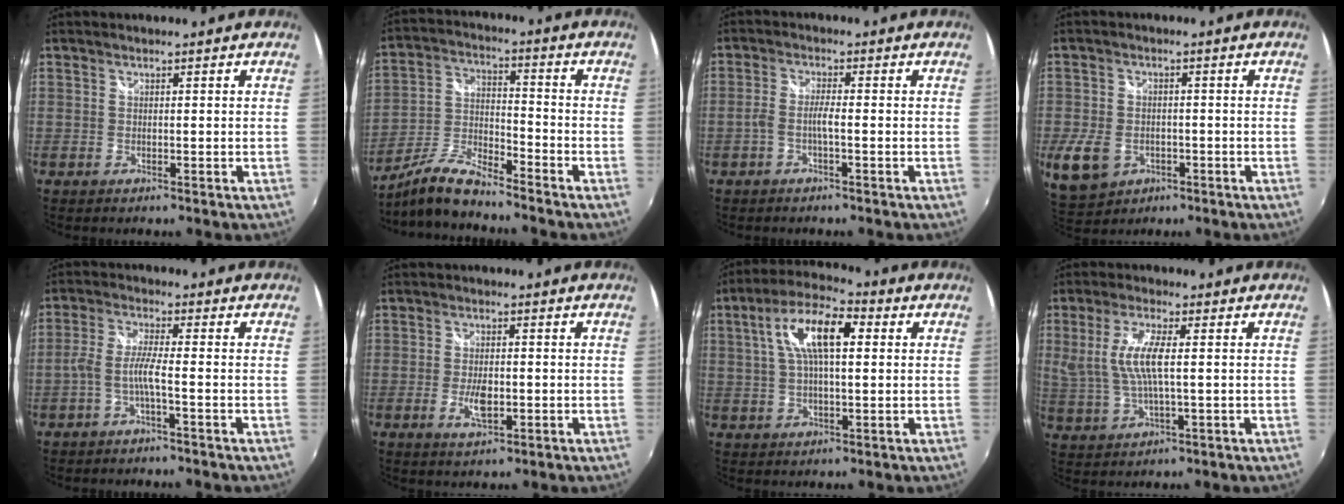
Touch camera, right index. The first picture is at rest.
{"total": 9.1, "force": [-8.1, 0.9, 3.9], "torque": [-0.088, 0.011, -0.165]}
{"total": 2.6, "force": [-1.2, 0.0, 2.3], "torque": [-0.055, 0.004, -0.025]}
{"total": 9.4, "force": [-3.5, 6.9, 5.3], "torque": [-0.137, -0.016, -0.053]}
{"total": 4.3, "force": [-2.0, -0.1, 3.8], "torque": [-0.091, 0.006, -0.036]}
{"total": 4.6, "force": [-1.2, 2.0, 3.9], "torque": [-0.079, -0.006, -0.021]}
{"total": 11.5, "force": [2.9, 4.3, 10.2], "torque": [-0.189, 0.025, 0.046]}
{"total": 8.2, "force": [1.0, 2.1, 7.9], "torque": [-0.163, -0.002, 0.027]}